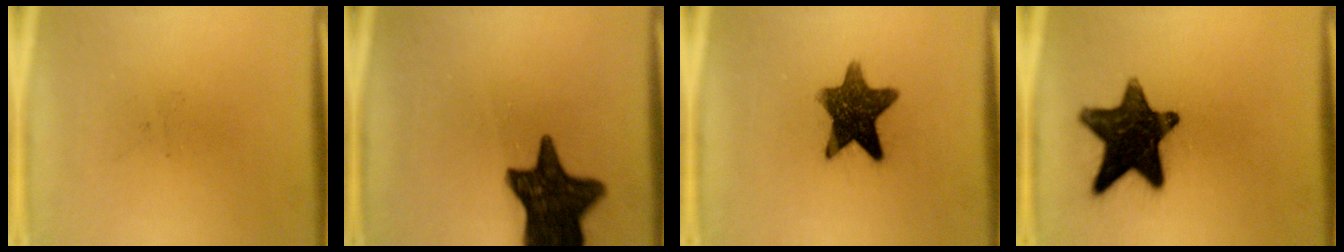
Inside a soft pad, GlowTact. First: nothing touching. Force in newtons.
{"total": 16.3}
{"total": 11.3}
{"total": 15.4}